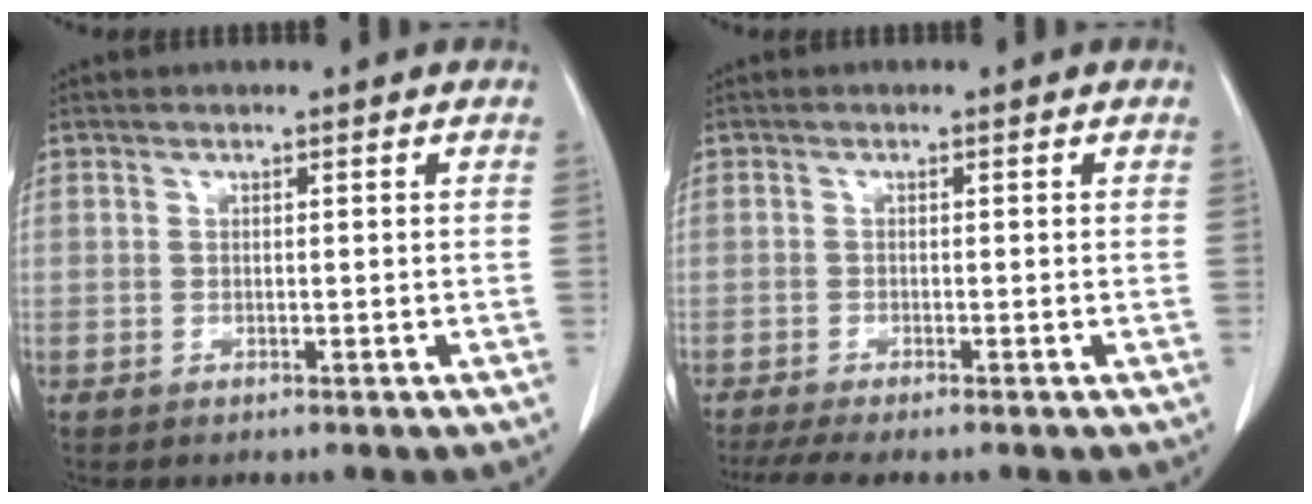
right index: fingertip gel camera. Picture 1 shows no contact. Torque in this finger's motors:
{"motor_torque": [0.34, -0.32, 0.18, 0.05]}